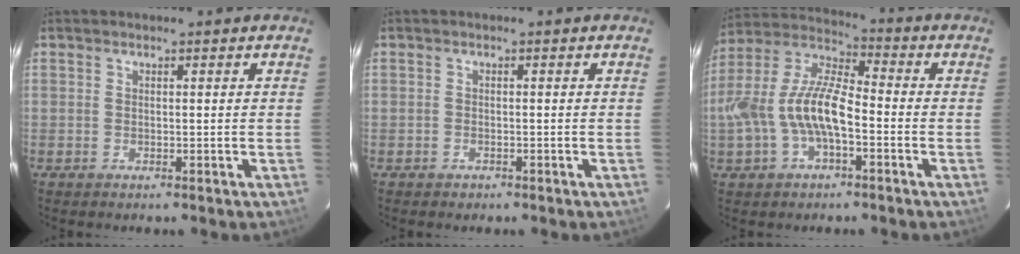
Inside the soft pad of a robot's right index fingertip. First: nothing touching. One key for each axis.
{"total": 1.1, "fx": -0.8, "fy": 0.8, "fz": 0.1, "tx": -0.003, "ty": 0.003, "tz": -0.010}
{"total": 14.4, "fx": -3.6, "fy": 6.2, "fz": 12.5, "tx": -0.259, "ty": 0.009, "tz": -0.066}